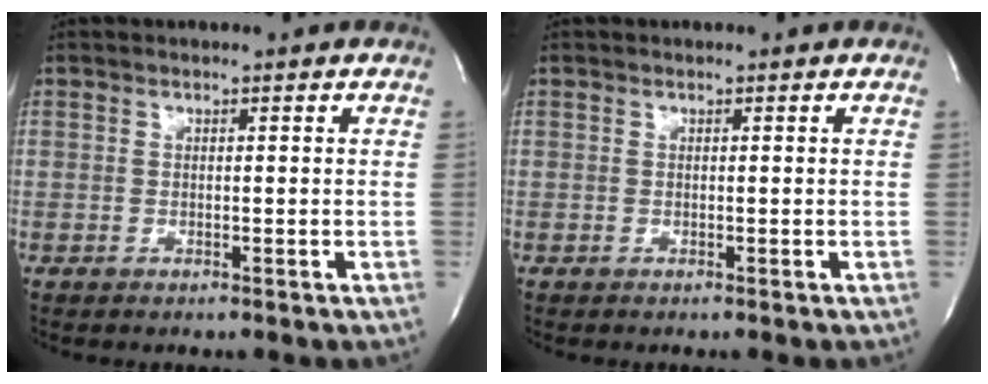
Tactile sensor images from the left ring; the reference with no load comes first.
{"total": 0.0}